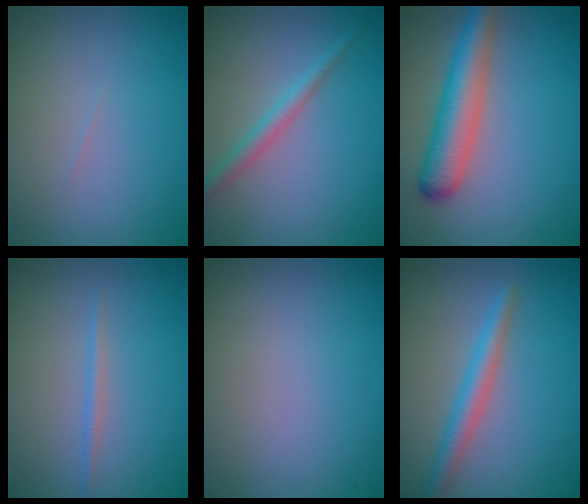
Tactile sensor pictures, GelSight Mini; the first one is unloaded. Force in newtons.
{"total": 1.9, "press": 1.9, "slide": 0.1}
{"total": 5.2, "press": 5.2, "slide": 0.3}
{"total": 0.9, "press": 0.9, "slide": 0.1}
{"total": 0.0}
{"total": 2.8, "press": 2.8, "slide": 0.0}